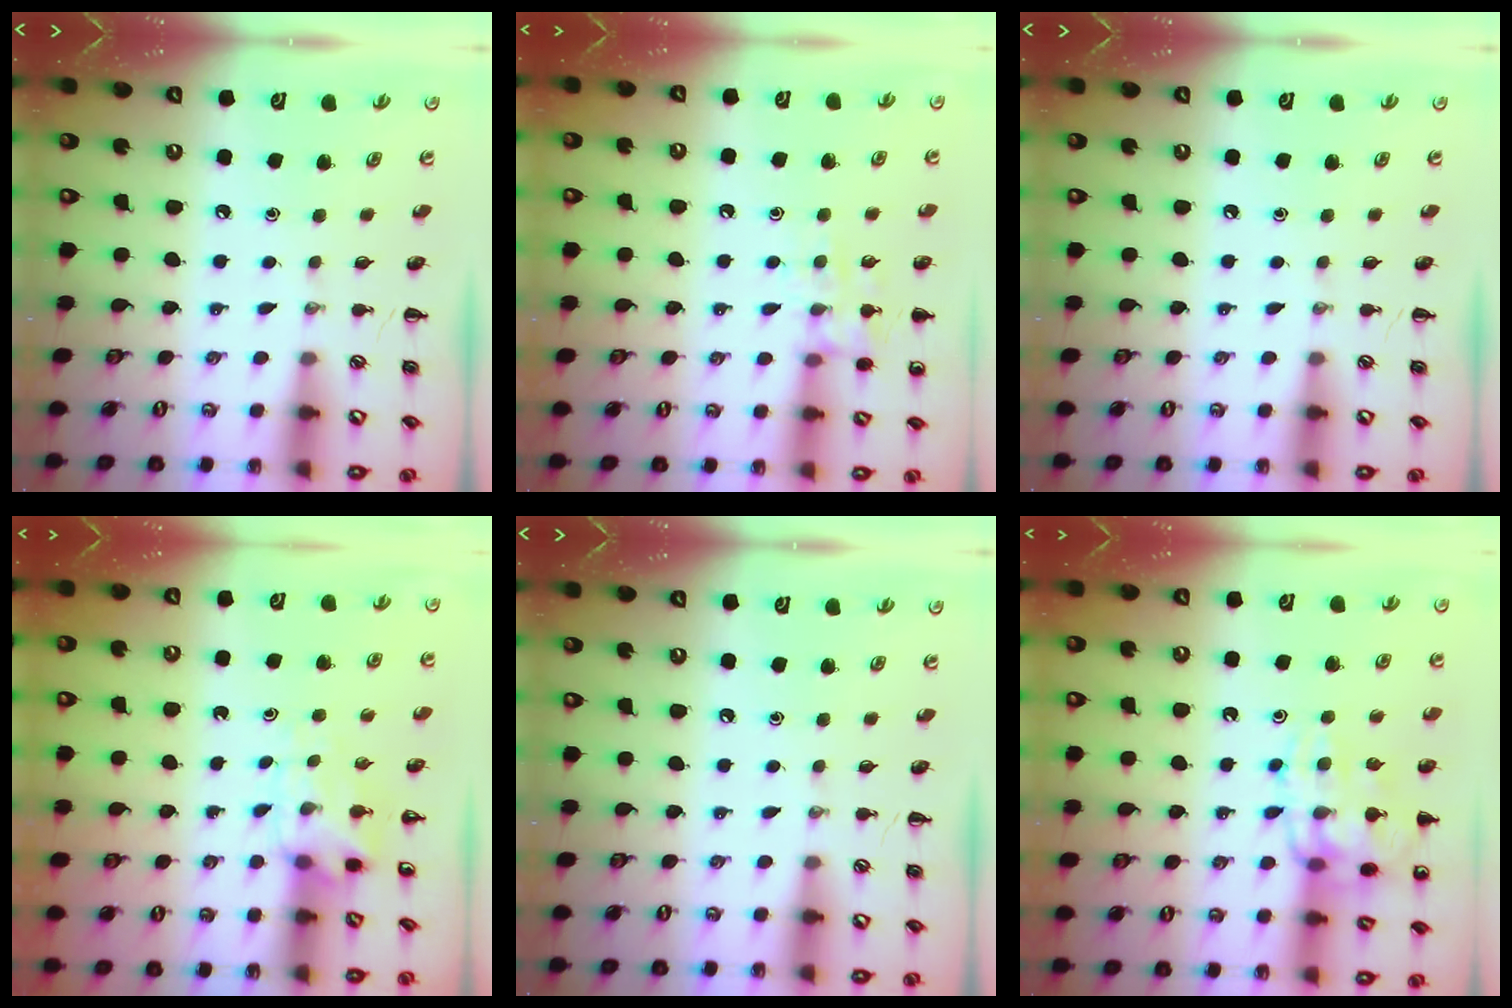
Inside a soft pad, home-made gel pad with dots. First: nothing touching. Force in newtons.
{"total": 10.2, "press": 10.1, "slide": 1.4}
{"total": 0.0}
{"total": 5.2, "press": 5.1, "slide": 1.1}
{"total": 0.0}
{"total": 16.3, "press": 16.1, "slide": 2.3}